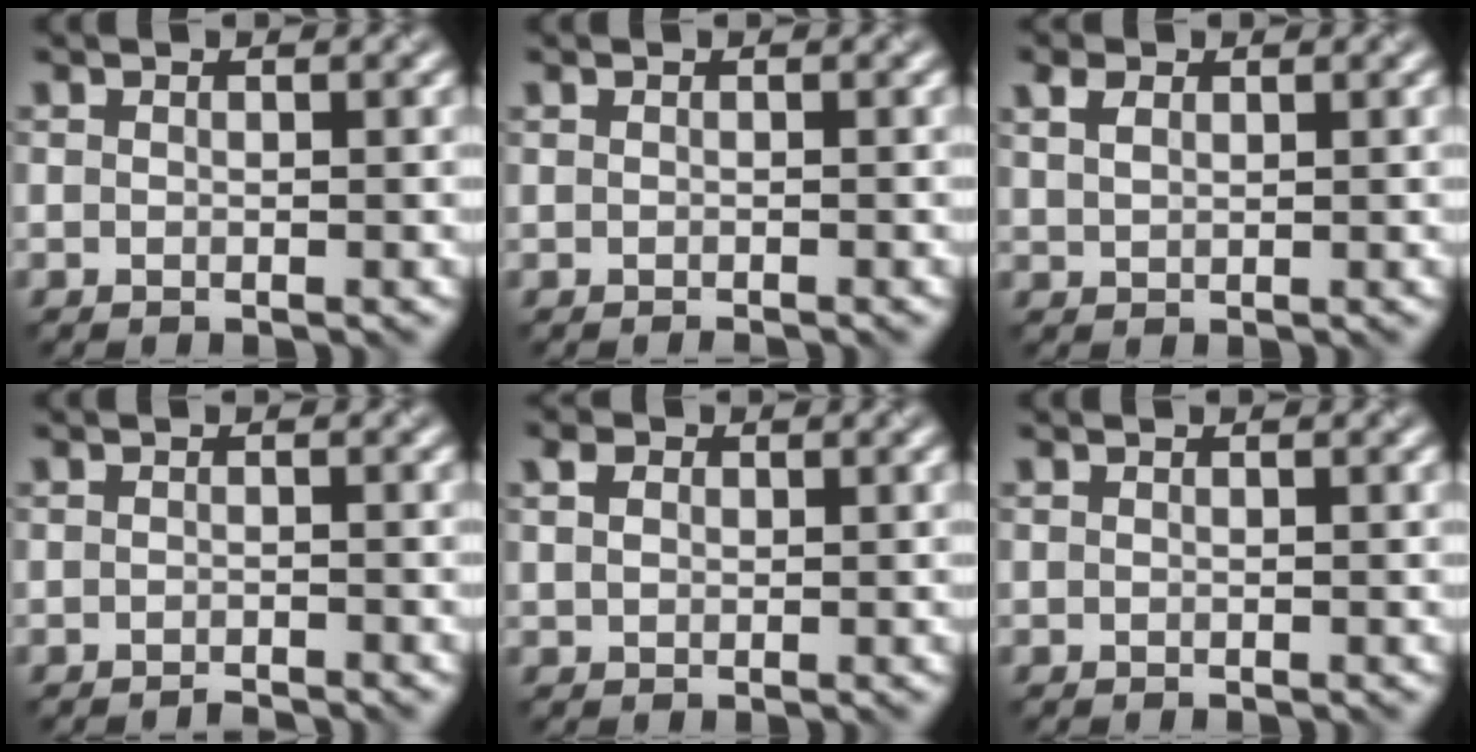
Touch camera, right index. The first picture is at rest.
{"total": 0.7, "force": [-0.6, 0.1, 0.4], "torque": [0.004, 0.003, -0.010]}
{"total": 1.4, "force": [1.2, 0.6, 0.4], "torque": [-0.010, 0.010, 0.022]}
{"total": 1.0, "force": [-1.0, 0.0, 0.2], "torque": [0.007, 0.001, -0.020]}
{"total": 1.4, "force": [0.9, 0.9, 0.4], "torque": [-0.007, 0.010, 0.010]}
{"total": 0.0}